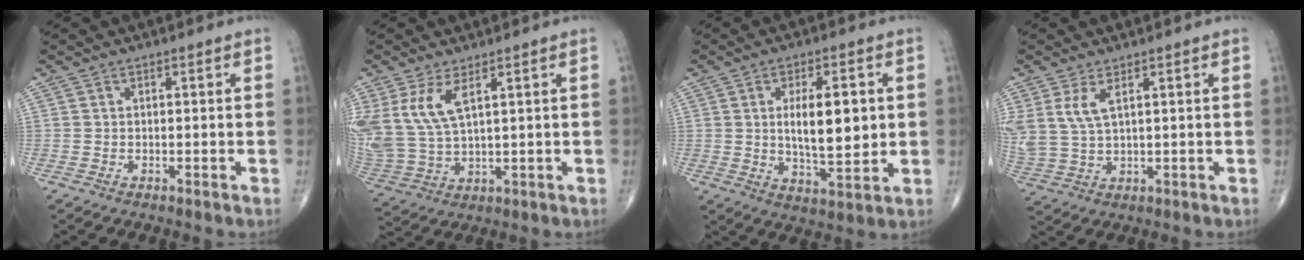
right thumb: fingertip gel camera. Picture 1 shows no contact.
{"total": 10.2, "force": [4.2, 4.3, 8.2], "torque": [-0.196, -0.016, 0.101]}
{"total": 11.3, "force": [1.5, 4.4, 10.3], "torque": [-0.152, -0.016, 0.030]}
{"total": 6.1, "force": [2.6, 2.4, 4.9], "torque": [-0.122, -0.007, 0.064]}